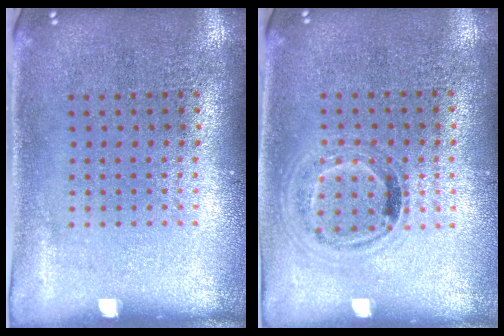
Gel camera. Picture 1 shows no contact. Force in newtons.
{"total": 1.0, "press": 0.9, "slide": 0.3}